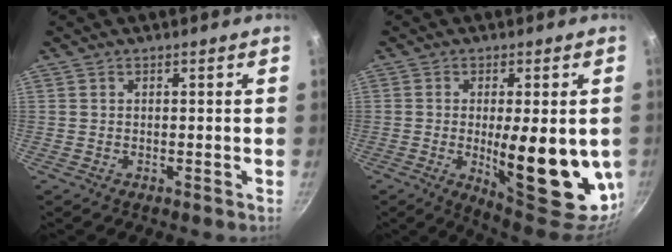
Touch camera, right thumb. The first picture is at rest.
{"total": 19.9, "force": [-2.5, 6.7, 18.5], "torque": [-0.234, -0.020, -0.020]}